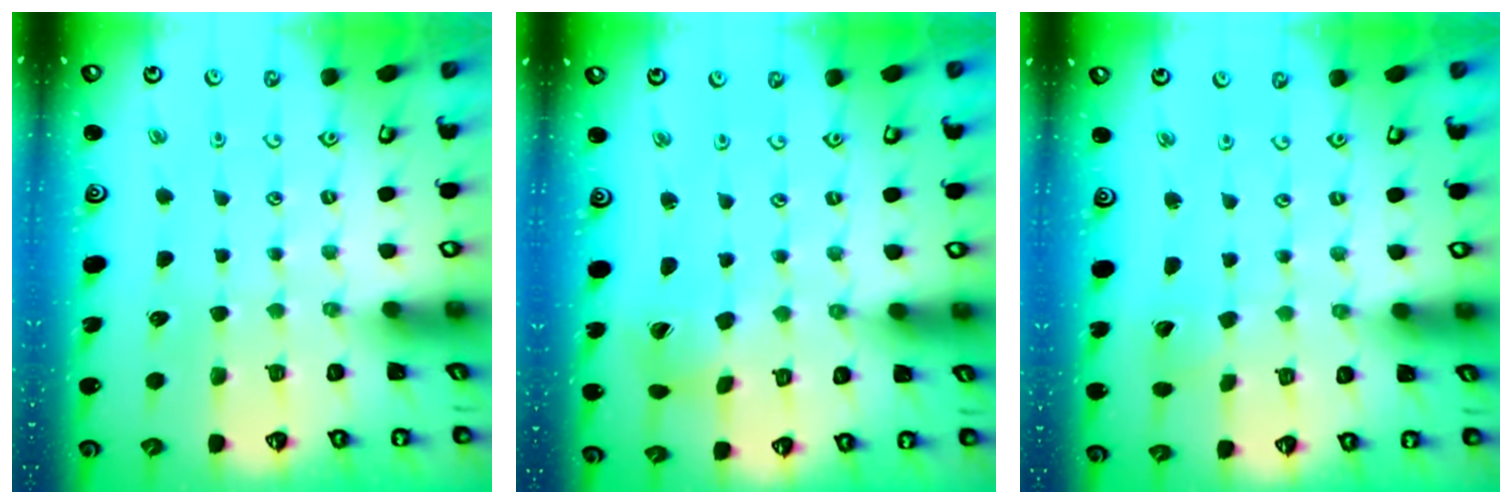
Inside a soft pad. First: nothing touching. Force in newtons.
{"total": 2.4, "press": 2.4, "slide": 0.3}
{"total": 2.5, "press": 2.5, "slide": 0.3}